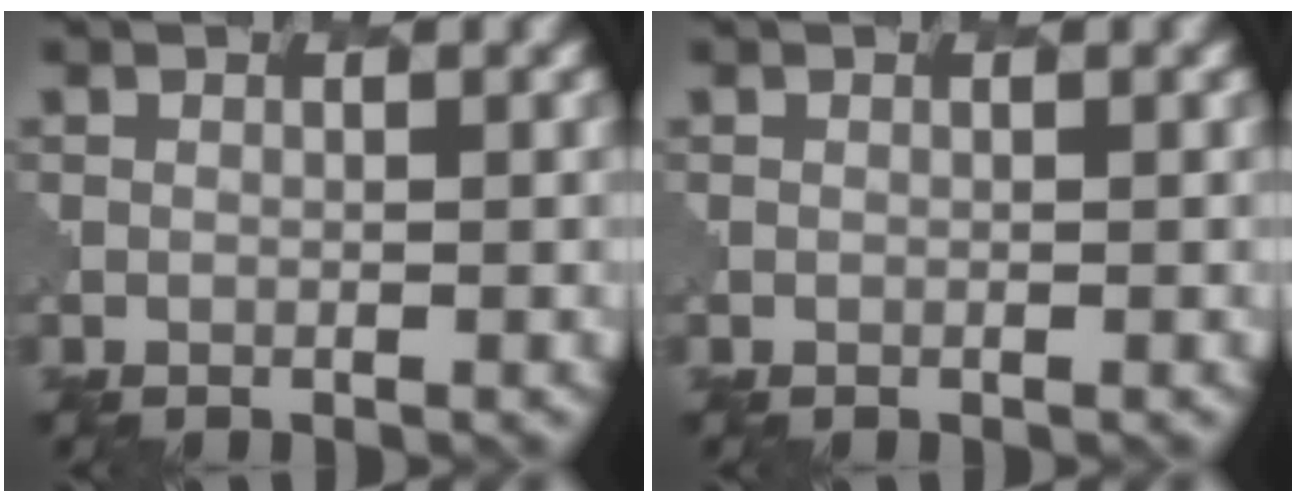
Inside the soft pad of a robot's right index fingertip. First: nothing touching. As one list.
[{"total": 0.0}]